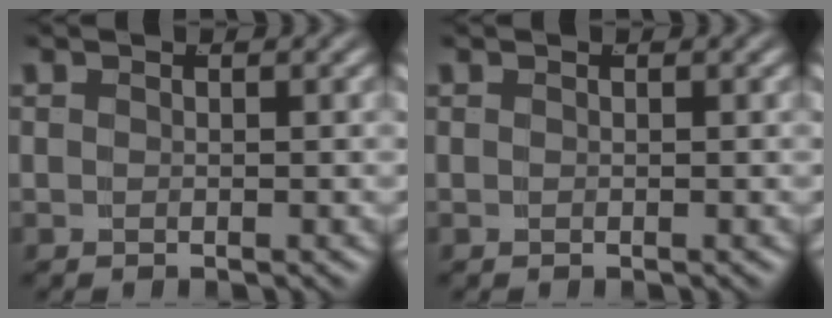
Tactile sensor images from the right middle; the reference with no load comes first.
{"total": 0.0}